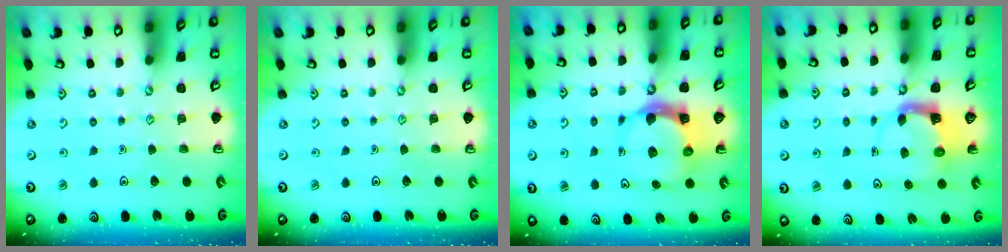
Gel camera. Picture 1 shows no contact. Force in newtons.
{"total": 0.0}
{"total": 7.4, "press": 7.3, "slide": 1.1}
{"total": 3.8, "press": 3.8, "slide": 0.7}